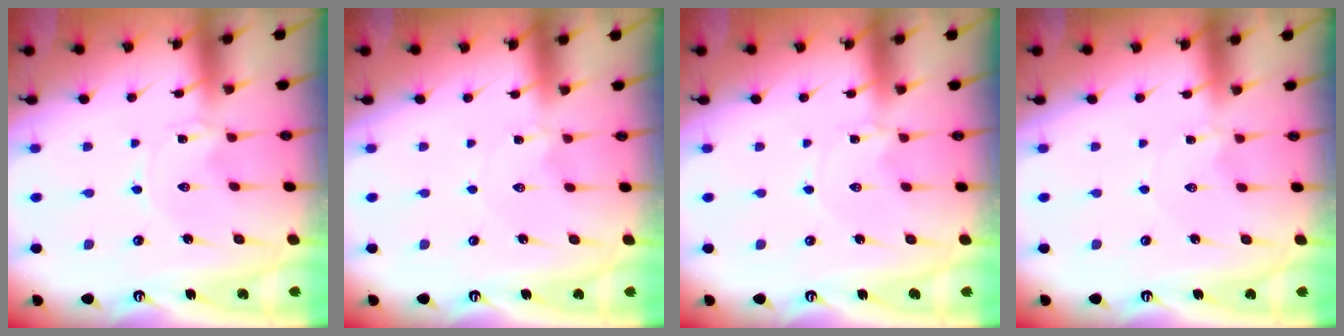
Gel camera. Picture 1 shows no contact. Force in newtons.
{"total": 1.0, "press": 1.0, "slide": 0.1}
{"total": 1.6, "press": 1.6, "slide": 0.3}
{"total": 1.0, "press": 1.0, "slide": 0.1}